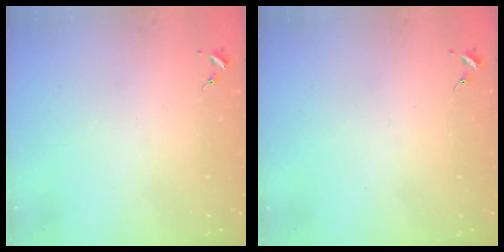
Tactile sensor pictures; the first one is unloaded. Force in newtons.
{"total": 0.0}